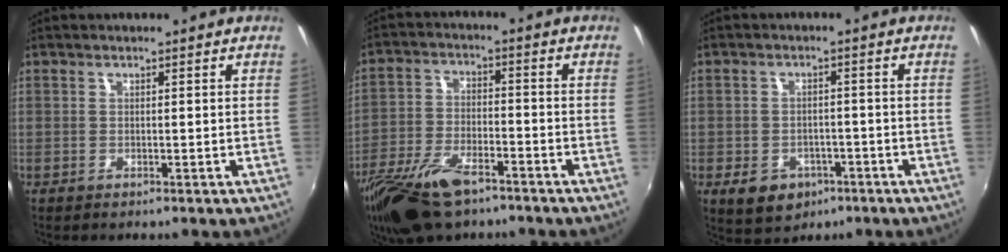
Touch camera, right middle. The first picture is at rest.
{"total": 14.3, "force": [-9.9, 5.8, 8.5], "torque": [-0.192, -0.024, -0.186]}
{"total": 7.6, "force": [-3.7, 5.8, 3.4], "torque": [-0.081, -0.002, -0.043]}